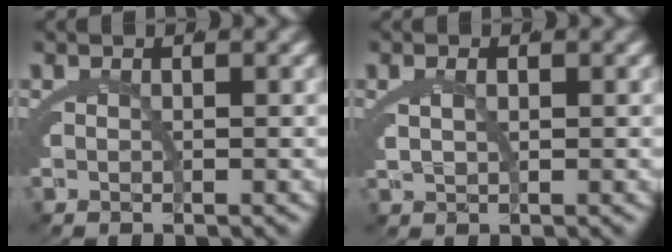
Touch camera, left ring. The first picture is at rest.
{"total": 1.3, "force": [0.6, 0.4, 1.0], "torque": [-0.025, 0.002, 0.016]}